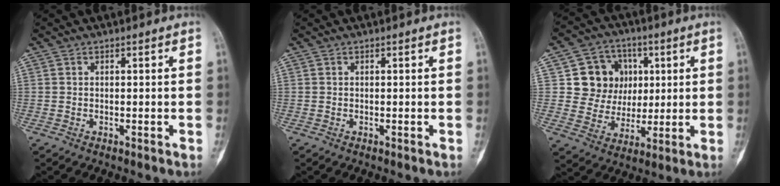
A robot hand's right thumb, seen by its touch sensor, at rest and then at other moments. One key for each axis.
{"total": 0.0}
{"total": 12.2, "fx": 2.9, "fy": 11.1, "fz": 4.1, "tx": -0.014, "ty": 0.001, "tz": 0.055}